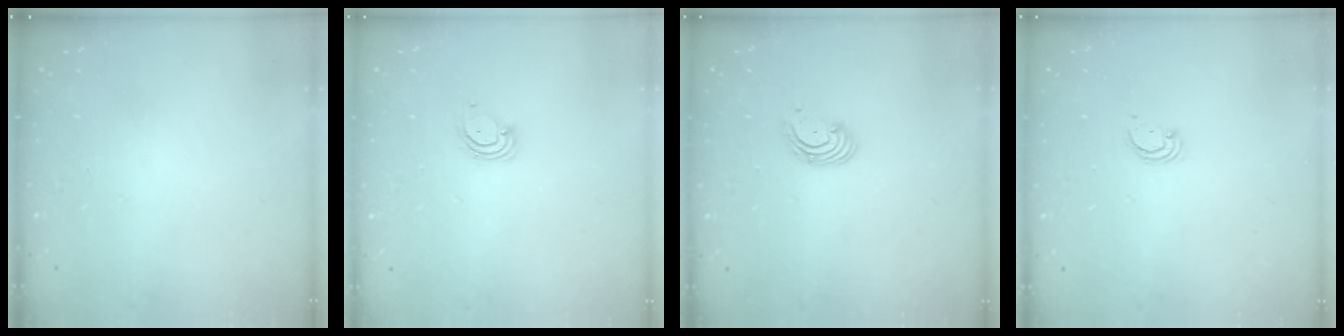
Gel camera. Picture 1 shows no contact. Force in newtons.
{"total": 3.8, "press": 3.8, "slide": 0.2}
{"total": 2.9, "press": 2.9, "slide": 0.1}
{"total": 2.4, "press": 2.4, "slide": 0.2}